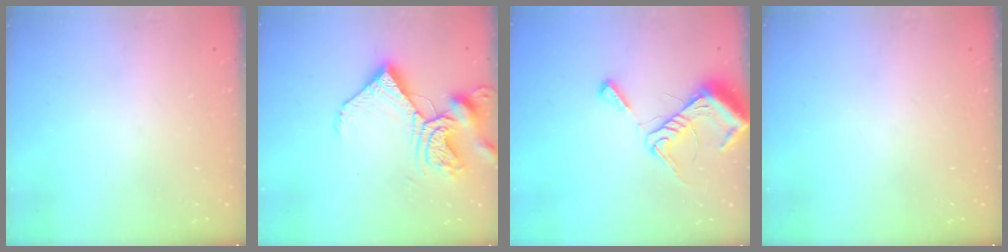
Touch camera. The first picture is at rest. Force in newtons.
{"total": 12.6, "press": 12.5, "slide": 1.6}
{"total": 10.6, "press": 10.6, "slide": 1.1}
{"total": 0.0}